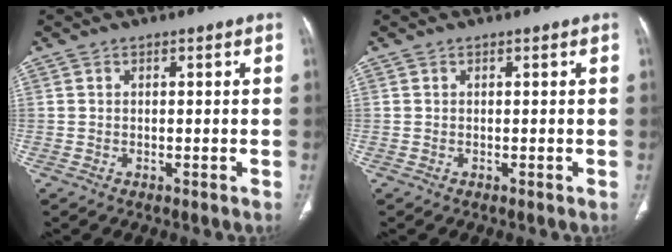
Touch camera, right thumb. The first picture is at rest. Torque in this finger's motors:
{"motor_torque": [-0.01, 0.01, 0.00, 0.00, 0.00]}